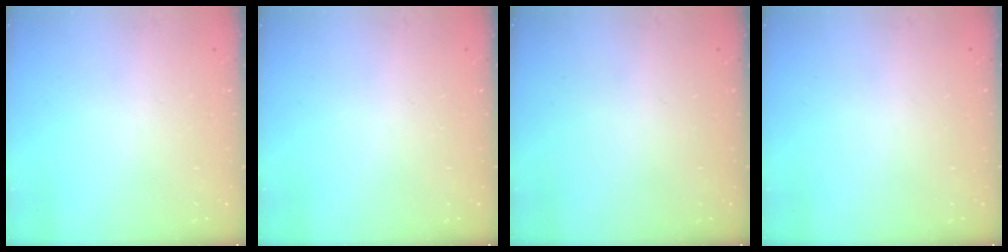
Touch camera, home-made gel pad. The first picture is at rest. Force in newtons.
{"total": 0.0}
{"total": 0.0}
{"total": 0.0}